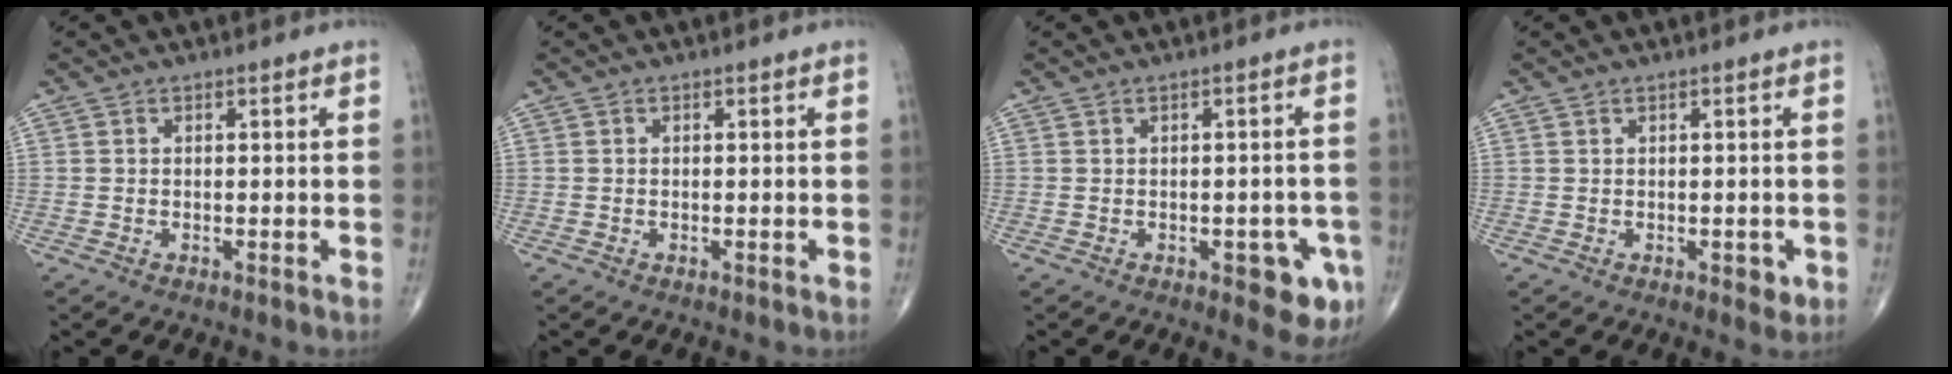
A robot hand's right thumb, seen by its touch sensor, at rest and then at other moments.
{"total": 0.0}
{"total": 6.7, "force": [-2.5, 3.1, 5.4], "torque": [-0.035, 0.004, -0.025]}
{"total": 2.1, "force": [-0.3, 1.2, 1.8], "torque": [-0.014, -0.002, -0.002]}